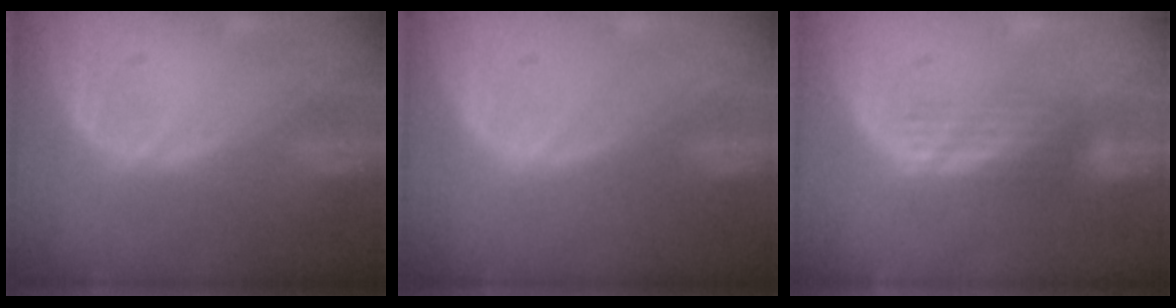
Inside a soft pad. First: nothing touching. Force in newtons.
{"total": 0.0}
{"total": 3.4, "press": 3.0, "slide": 1.6}